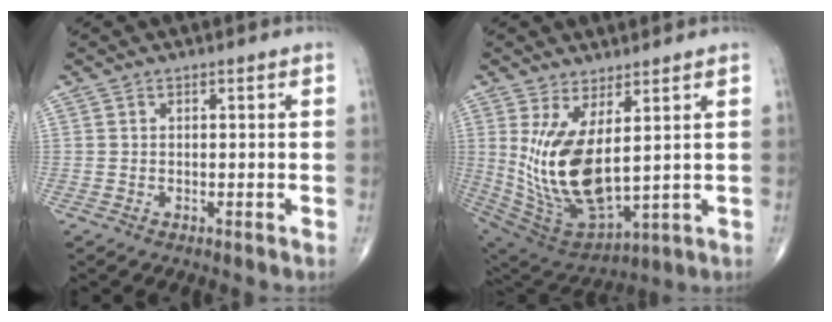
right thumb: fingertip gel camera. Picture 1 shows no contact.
{"total": 15.7, "force": [2.9, 6.8, 13.8], "torque": [-0.280, -0.038, 0.082]}